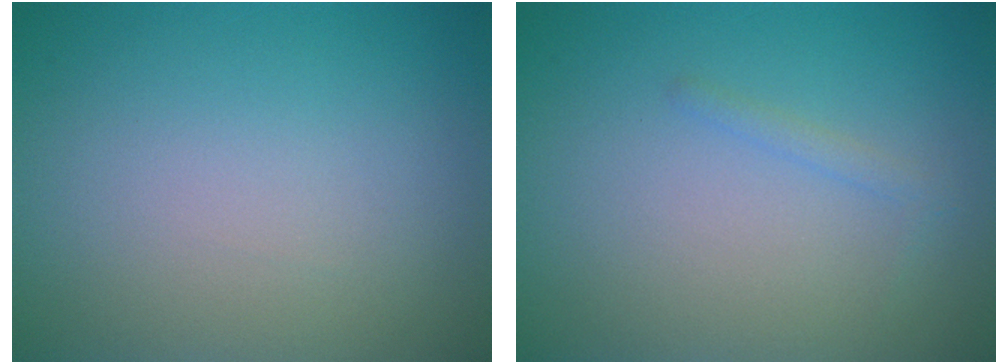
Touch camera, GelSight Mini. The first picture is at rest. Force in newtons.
{"total": 0.8, "press": 0.8, "slide": 0.0}